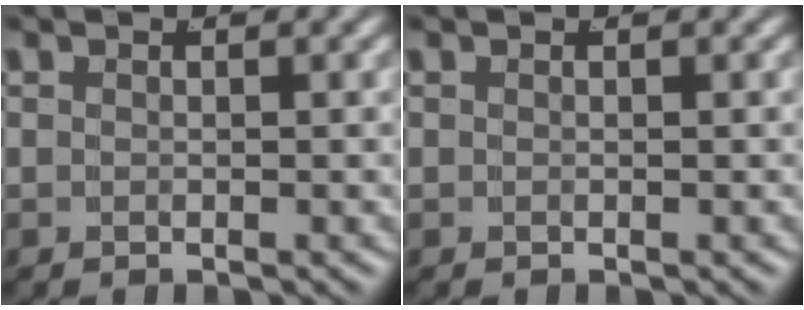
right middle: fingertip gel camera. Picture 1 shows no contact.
{"total": 0.0}